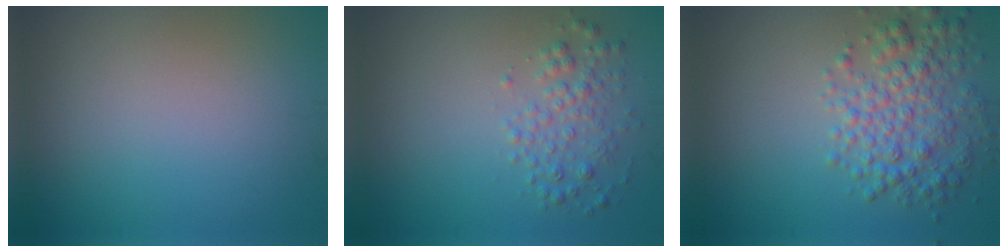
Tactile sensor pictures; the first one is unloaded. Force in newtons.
{"total": 2.4, "press": 2.4, "slide": 0.1}
{"total": 4.9, "press": 4.9, "slide": 0.1}